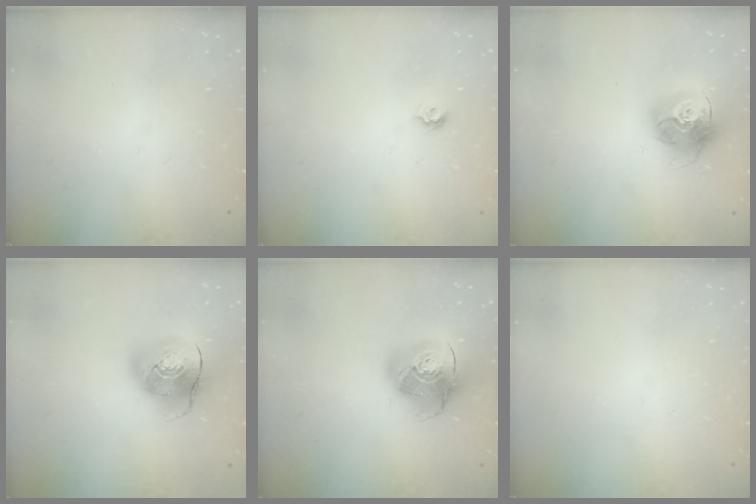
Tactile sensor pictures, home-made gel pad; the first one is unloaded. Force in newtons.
{"total": 5.9, "press": 5.8, "slide": 0.7}
{"total": 15.4, "press": 15.3, "slide": 1.5}
{"total": 13.0, "press": 12.8, "slide": 2.4}
{"total": 16.0, "press": 15.9, "slide": 1.8}
{"total": 0.0}